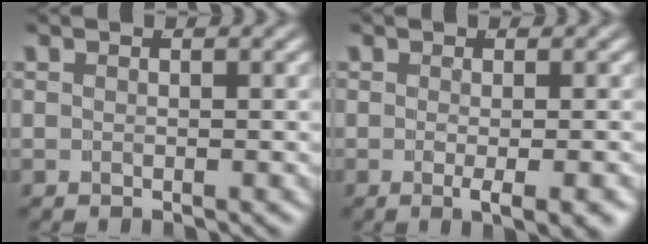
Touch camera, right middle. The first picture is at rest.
{"total": 2.8, "force": [-1.3, -0.1, 2.5], "torque": [-0.040, -0.010, -0.014]}